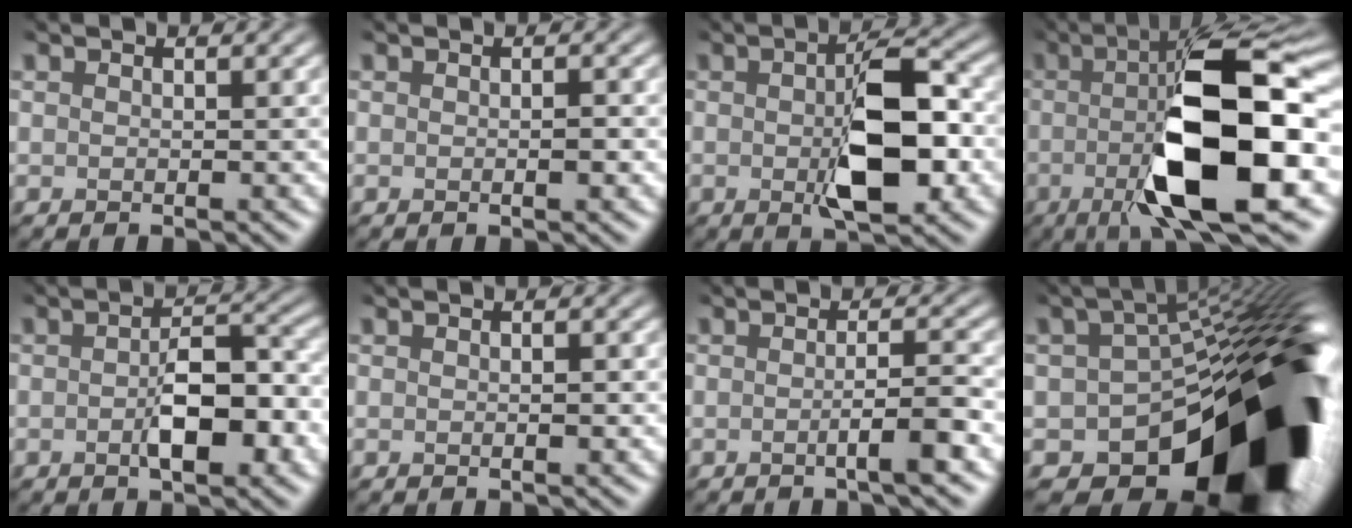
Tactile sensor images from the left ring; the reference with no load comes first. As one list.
[{"total": 0.9, "force": [-0.5, 0.2, 0.8], "torque": [-0.014, -0.001, -0.002]}, {"total": 7.8, "force": [-1.2, 3.0, 7.1], "torque": [-0.112, -0.001, -0.016]}, {"total": 13.6, "force": [-2.4, 3.8, 12.9], "torque": [-0.188, -0.003, -0.046]}, {"total": 5.8, "force": [-1.8, 2.6, 4.8], "torque": [-0.082, -0.003, -0.025]}, {"total": 0.6, "force": [-0.3, 0.2, 0.5], "torque": [-0.009, 0.001, 0.000]}, {"total": 3.3, "force": [-1.4, 0.6, 2.9], "torque": [-0.039, -0.002, -0.021]}, {"total": 19.2, "force": [-8.6, 9.5, 14.2], "torque": [-0.170, -0.029, -0.125]}]